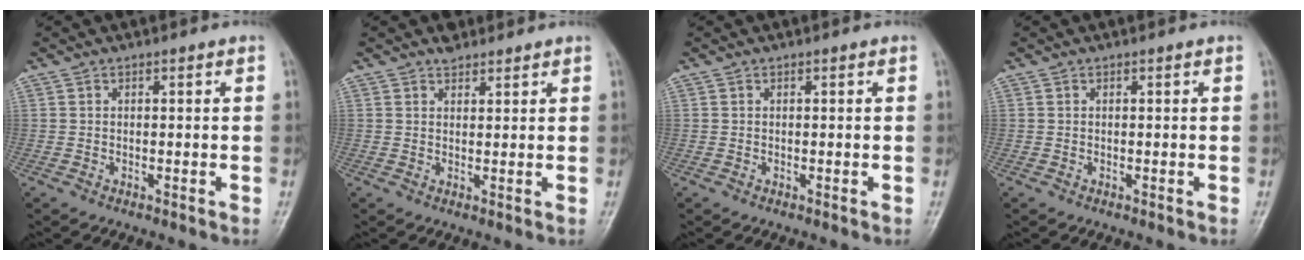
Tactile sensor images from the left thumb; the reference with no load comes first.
{"total": 2.2, "force": [1.8, 1.2, 0.4], "torque": [0.004, -0.012, 0.026]}
{"total": 0.0}
{"total": 0.0}